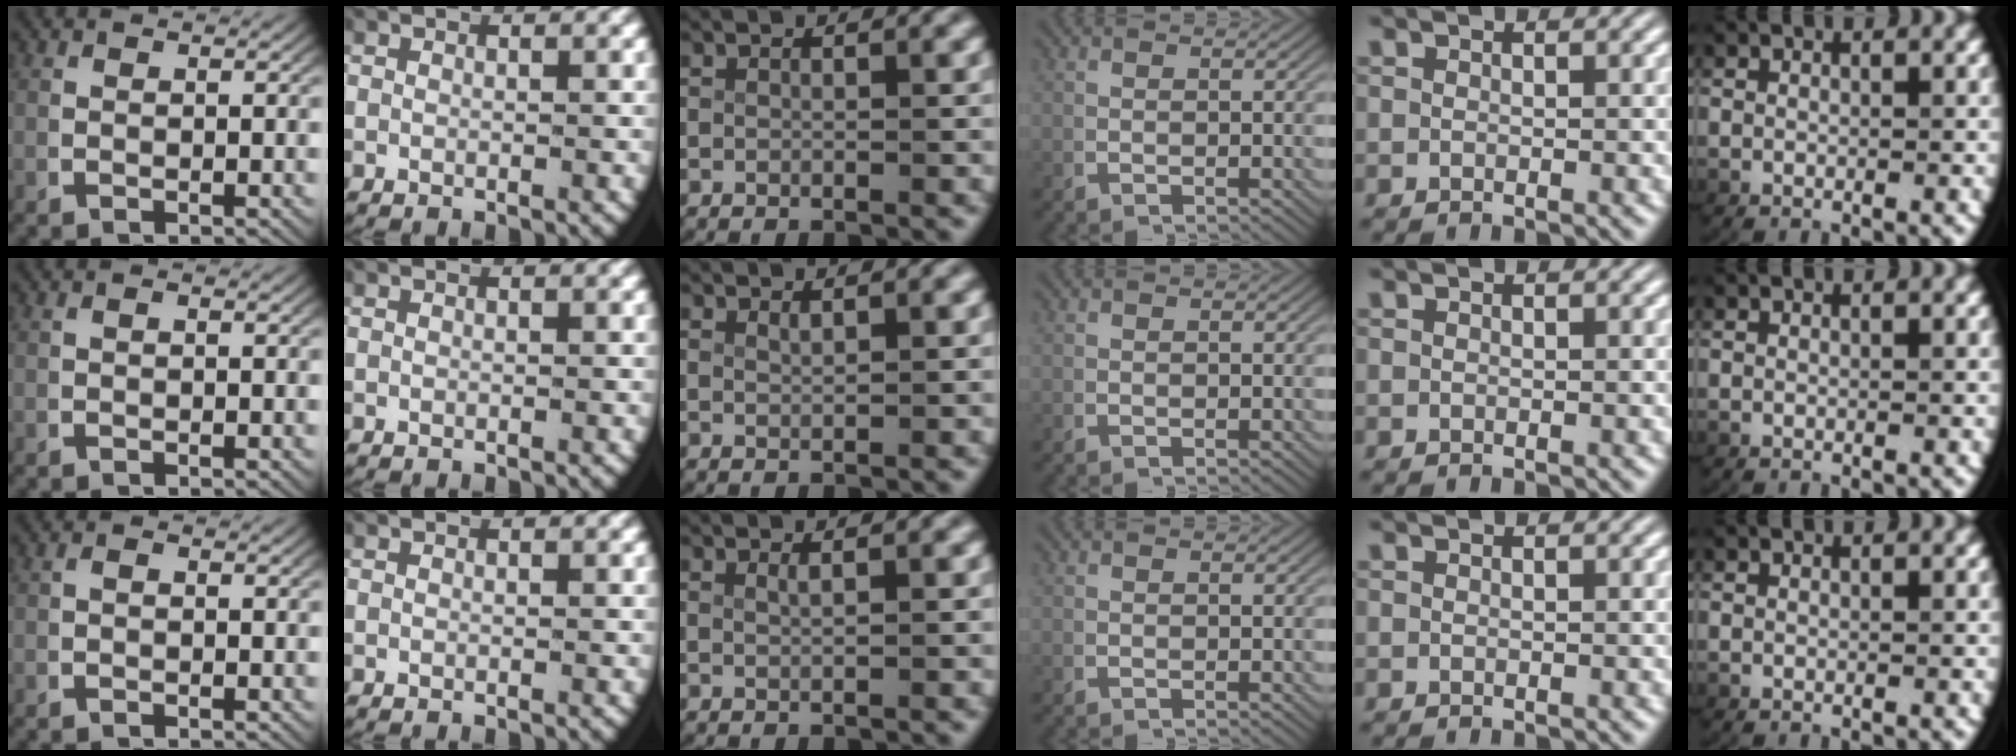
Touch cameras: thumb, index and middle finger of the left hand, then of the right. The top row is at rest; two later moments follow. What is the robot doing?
{"motion": "lift_and_place", "object": "paper"}